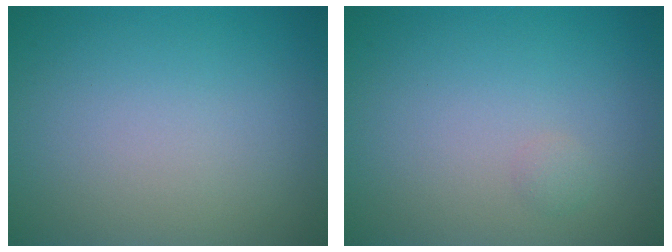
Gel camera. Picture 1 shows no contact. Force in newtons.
{"total": 0.5, "press": 0.5, "slide": 0.0}